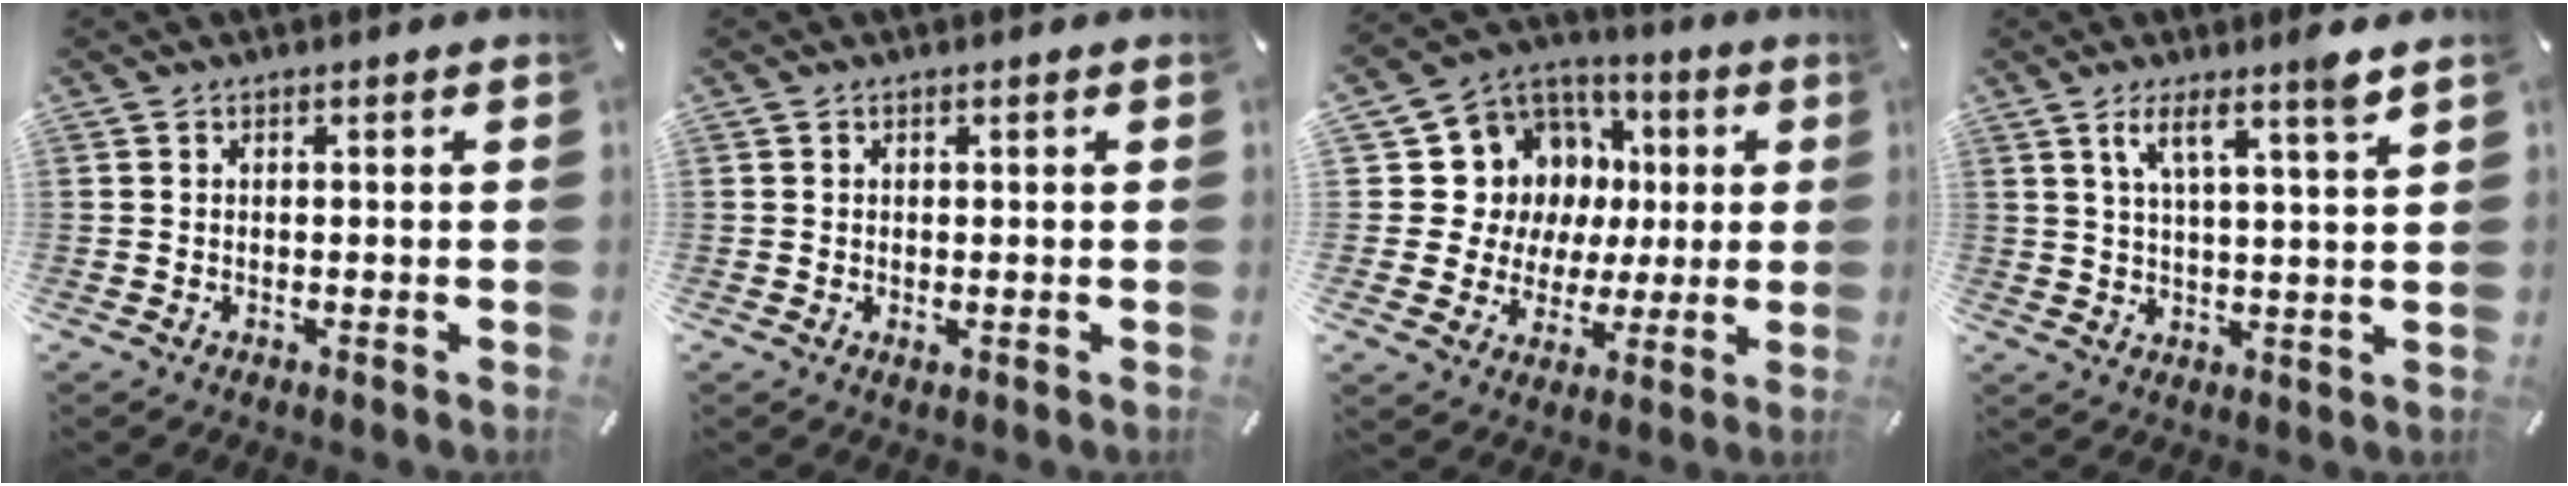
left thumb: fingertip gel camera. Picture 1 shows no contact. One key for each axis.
{"total": 0.5, "fx": 0.1, "fy": 0.4, "fz": 0.4, "tx": -0.008, "ty": 0.000, "tz": 0.002}
{"total": 12.5, "fx": 1.7, "fy": 12.2, "fz": 2.1, "tx": -0.030, "ty": -0.030, "tz": 0.054}
{"total": 7.2, "fx": 4.8, "fy": 0.4, "fz": 5.4, "tx": -0.103, "ty": -0.021, "tz": 0.078}